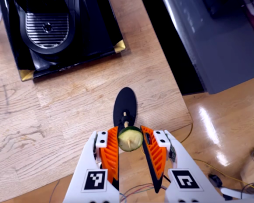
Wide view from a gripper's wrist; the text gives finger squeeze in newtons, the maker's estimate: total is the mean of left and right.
{"total": 6.9, "left": 6.8, "right": 7.0}